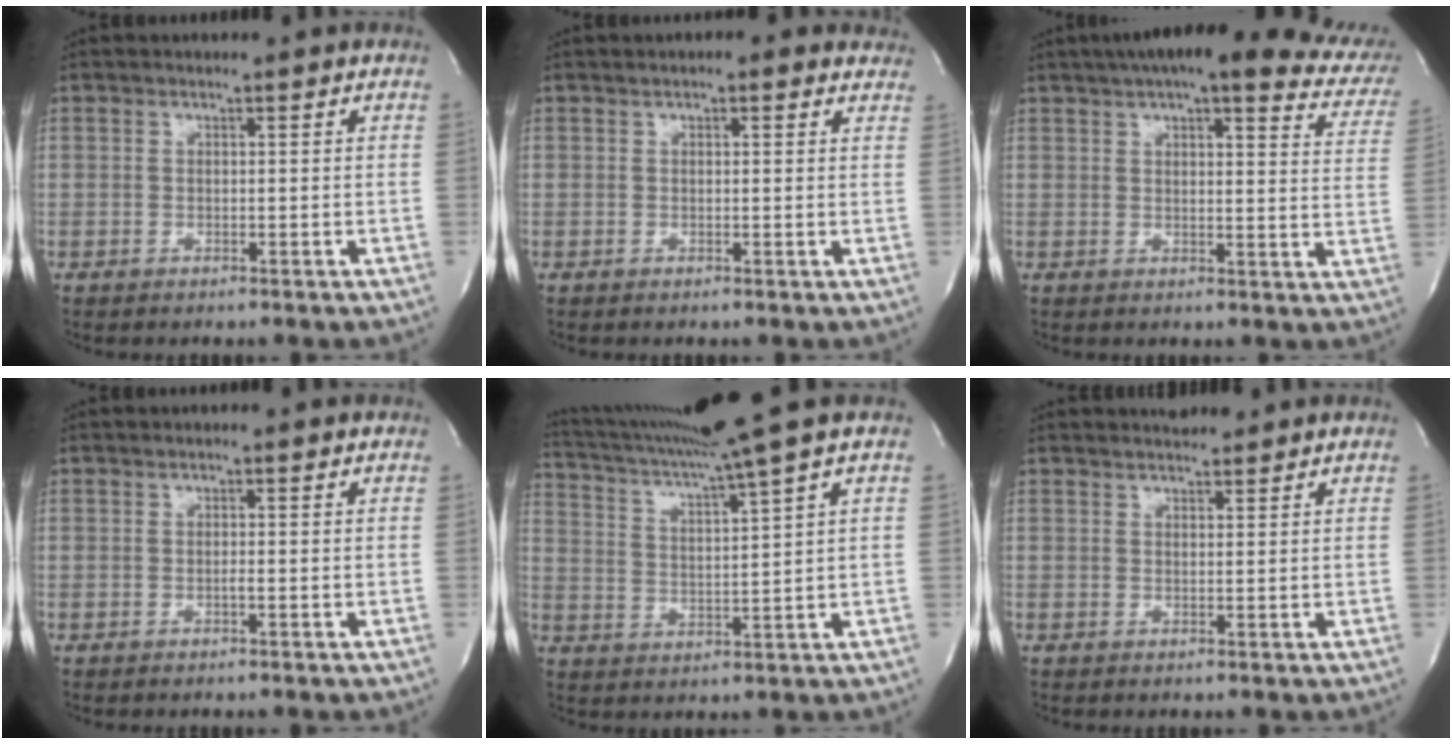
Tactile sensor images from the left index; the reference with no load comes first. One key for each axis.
{"total": 3.7, "fx": 2.7, "fy": 2.0, "fz": 1.7, "tx": -0.006, "ty": 0.016, "tz": 0.022}
{"total": 23.8, "fx": 18.8, "fy": 5.2, "fz": 13.5, "tx": -0.187, "ty": 0.000, "tz": 0.205}
{"total": 0.6, "fx": -0.6, "fy": 0.0, "fz": 0.2, "tx": -0.006, "ty": -0.003, "tz": -0.013}
{"total": 13.1, "fx": 10.6, "fy": -3.1, "fz": 7.0, "tx": -0.133, "ty": -0.014, "tz": 0.172}
{"total": 1.7, "fx": 1.7, "fy": 0.4, "fz": 0.2, "tx": -0.010, "ty": 0.004, "tz": 0.027}